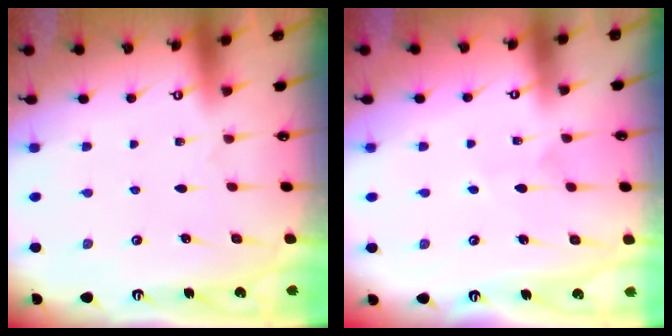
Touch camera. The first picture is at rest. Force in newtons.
{"total": 2.9, "press": 2.9, "slide": 0.3}